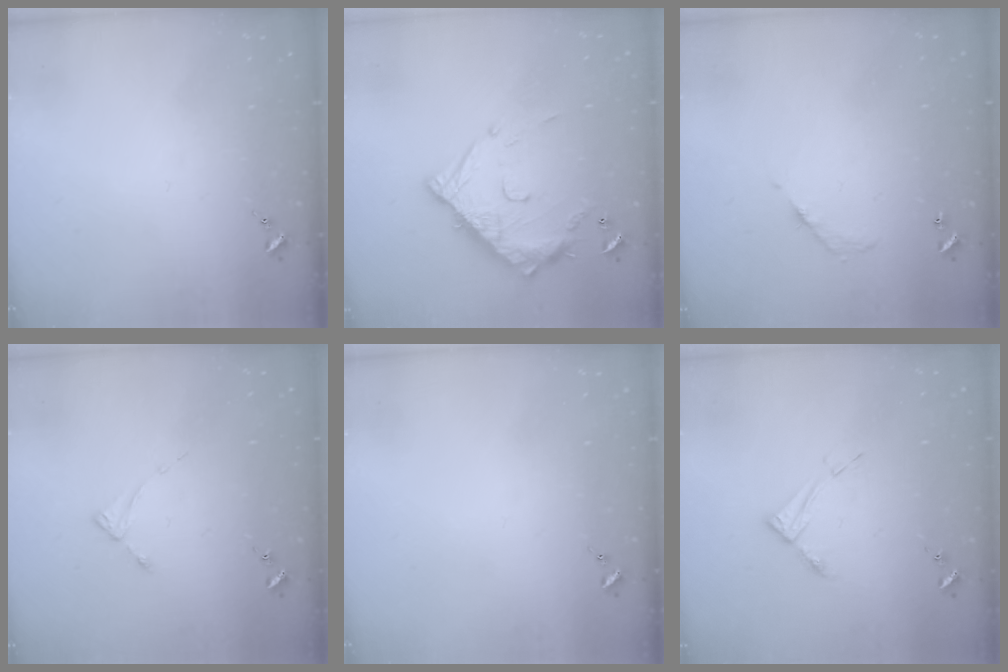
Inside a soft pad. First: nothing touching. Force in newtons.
{"total": 15.4, "press": 15.4, "slide": 1.4}
{"total": 5.8, "press": 5.8, "slide": 0.2}
{"total": 2.1, "press": 2.0, "slide": 0.4}
{"total": 0.0}
{"total": 7.7, "press": 7.7, "slide": 0.6}